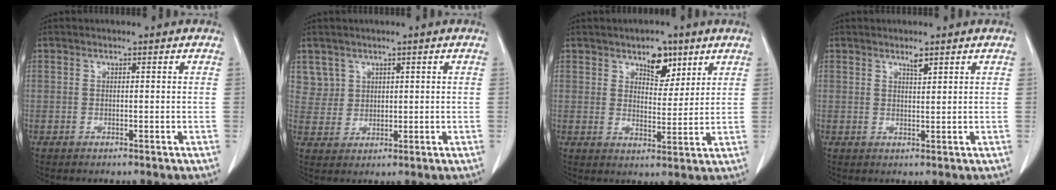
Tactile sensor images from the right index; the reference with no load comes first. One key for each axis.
{"total": 3.8, "fx": 2.1, "fy": 3.1, "fz": -0.4, "tx": 0.023, "ty": 0.004, "tz": 0.041}
{"total": 5.7, "fx": 3.6, "fy": 3.0, "fz": 3.3, "tx": -0.044, "ty": 0.002, "tz": 0.057}
{"total": 1.4, "fx": 1.1, "fy": 0.2, "fz": 0.9, "tx": -0.019, "ty": -0.003, "tz": 0.022}